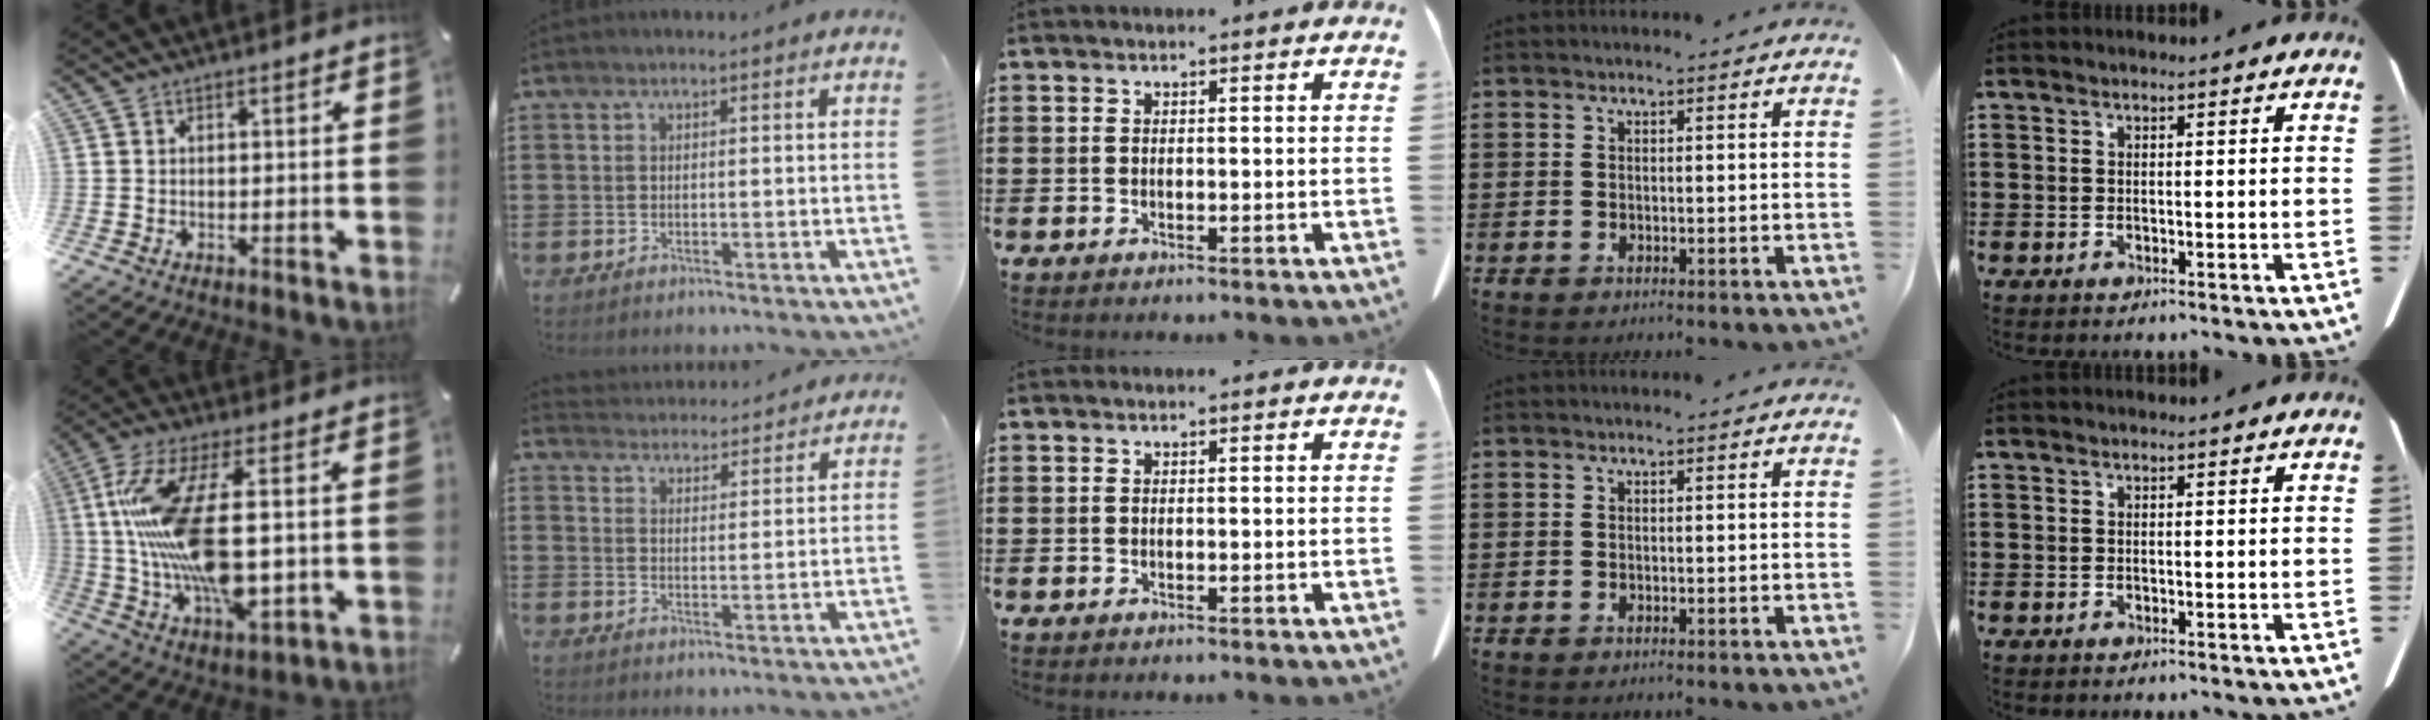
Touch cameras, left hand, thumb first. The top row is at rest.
{"thumb": {"total": 21.7, "force": [2.1, 8.5, 19.8], "torque": [-0.423, -0.022, 0.033]}, "index": {"total": 4.0, "force": [4.0, 0.0, -0.2], "torque": [-0.015, -0.025, 0.068]}}